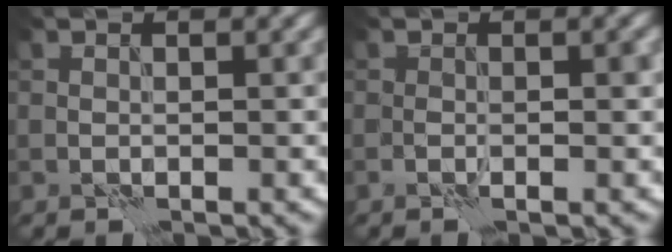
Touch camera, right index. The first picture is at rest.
{"total": 1.0, "force": [-0.3, 0.5, 0.9], "torque": [-0.013, 0.000, -0.006]}